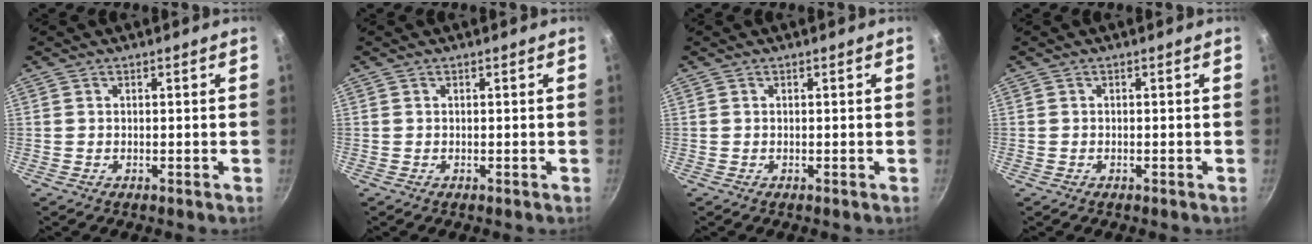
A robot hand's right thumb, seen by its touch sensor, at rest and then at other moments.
{"total": 0.0}
{"total": 0.0}
{"total": 0.0}